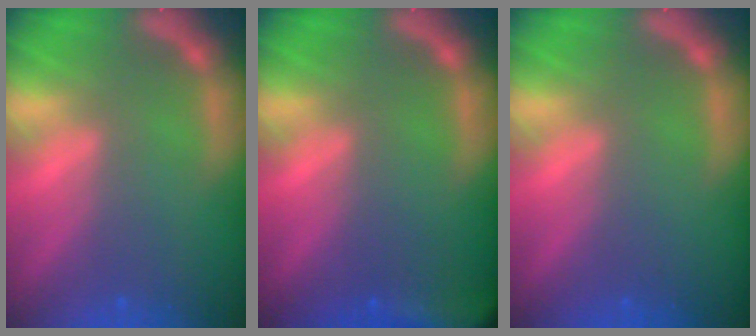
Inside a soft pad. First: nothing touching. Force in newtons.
{"total": 8.0}
{"total": 0.0}